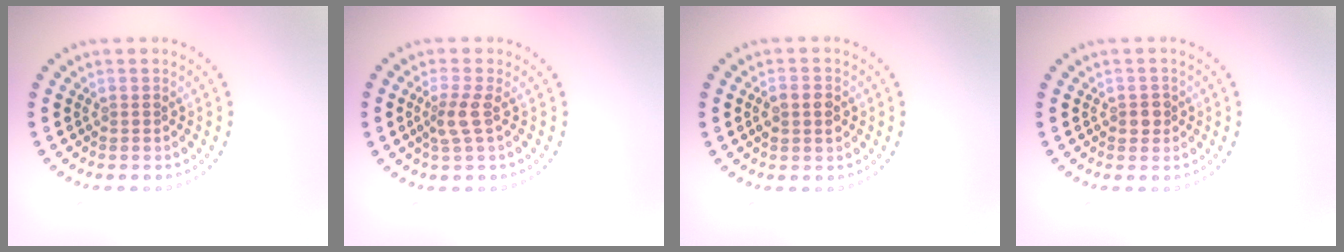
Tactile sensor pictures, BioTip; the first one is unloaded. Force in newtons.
{"total": 2.0, "press": 1.6, "slide": 1.2}
{"total": 2.0, "press": 2.0, "slide": 0.0}
{"total": 1.2, "press": 1.1, "slide": 0.5}